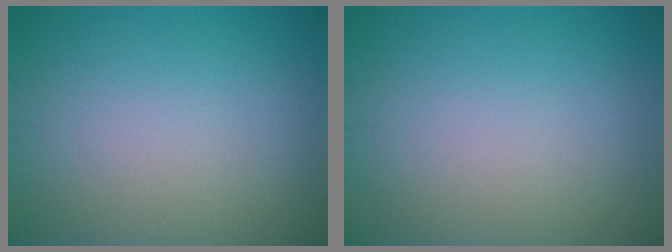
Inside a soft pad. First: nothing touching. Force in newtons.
{"total": 0.0}